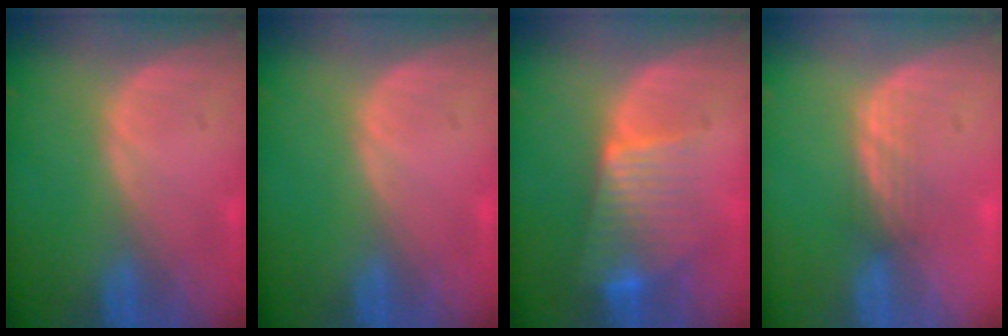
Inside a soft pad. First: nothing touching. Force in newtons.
{"total": 0.0}
{"total": 7.5, "press": 6.6, "slide": 3.6}
{"total": 2.2, "press": 2.2, "slide": 0.4}